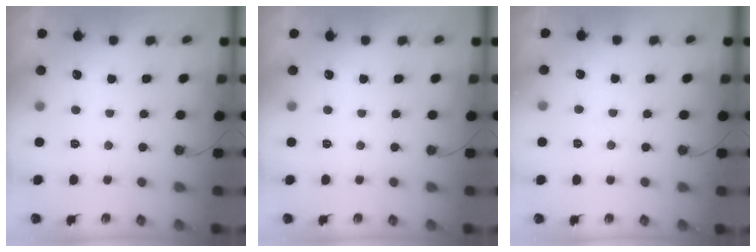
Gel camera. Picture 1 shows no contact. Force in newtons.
{"total": 0.0}
{"total": 2.7, "press": 2.6, "slide": 0.5}